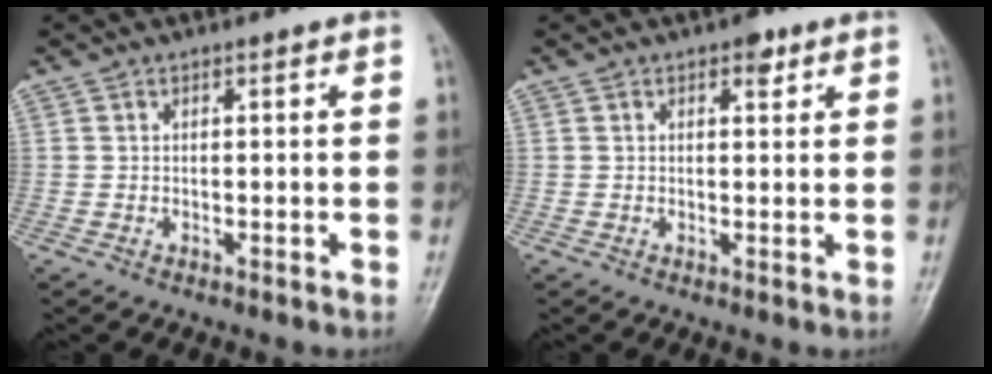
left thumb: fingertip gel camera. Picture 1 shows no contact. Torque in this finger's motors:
{"motor_torque": [0.25, -0.09, 0.12, -0.25, 0.00]}